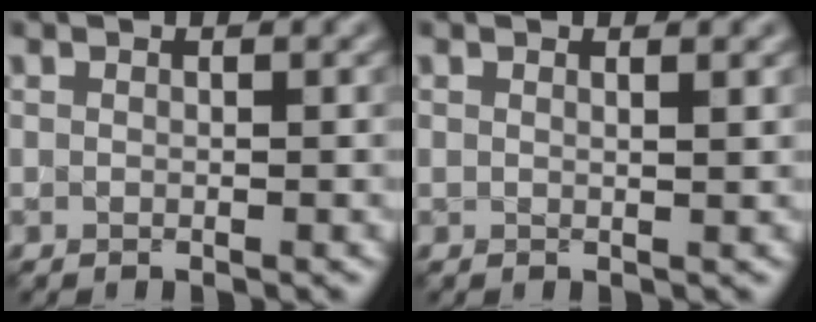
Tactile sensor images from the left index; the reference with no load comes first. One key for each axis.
{"total": 0.9, "fx": 0.7, "fy": 0.3, "fz": 0.6, "tx": -0.002, "ty": 0.002, "tz": 0.007}